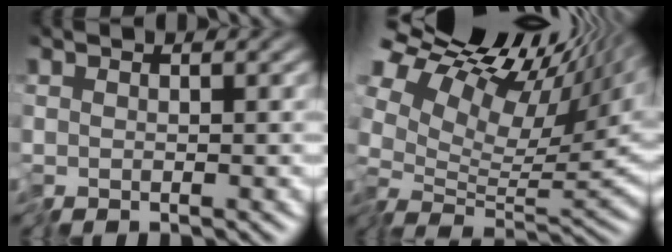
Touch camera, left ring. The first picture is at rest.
{"total": 14.0, "force": [8.4, 6.3, 9.2], "torque": [-0.184, 0.040, 0.143]}